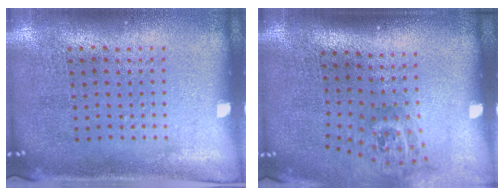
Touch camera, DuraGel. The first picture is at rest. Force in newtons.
{"total": 1.9, "press": 1.3, "slide": 1.4}